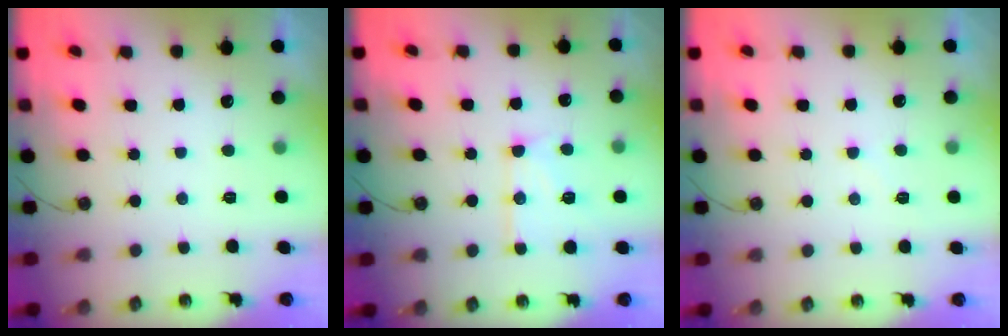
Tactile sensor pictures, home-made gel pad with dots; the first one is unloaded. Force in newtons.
{"total": 10.1, "press": 10.1, "slide": 0.7}
{"total": 3.7, "press": 3.7, "slide": 0.5}